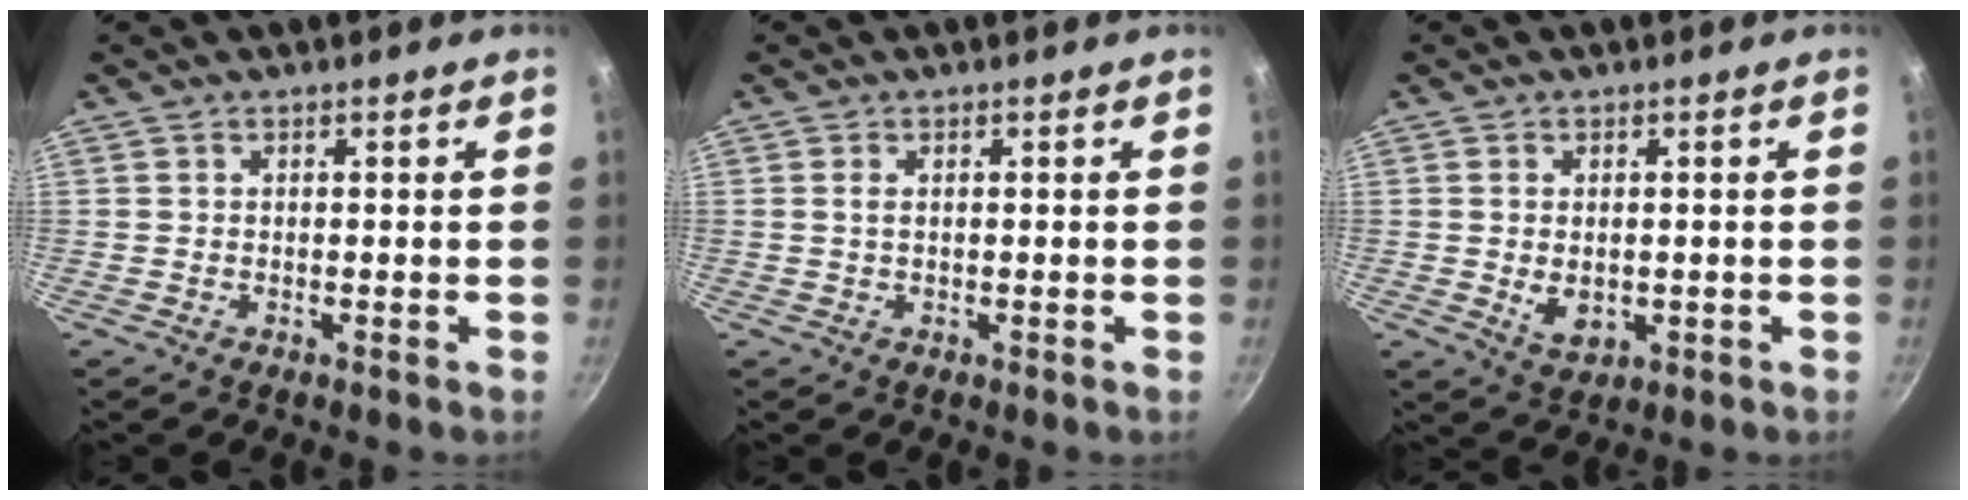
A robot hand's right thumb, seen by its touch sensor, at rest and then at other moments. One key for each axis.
{"total": 1.0, "fx": 0.2, "fy": 0.5, "fz": 0.9, "tx": -0.017, "ty": 0.001, "tz": 0.003}
{"total": 4.5, "fx": -0.3, "fy": 3.1, "fz": 3.3, "tx": -0.052, "ty": -0.009, "tz": 0.005}